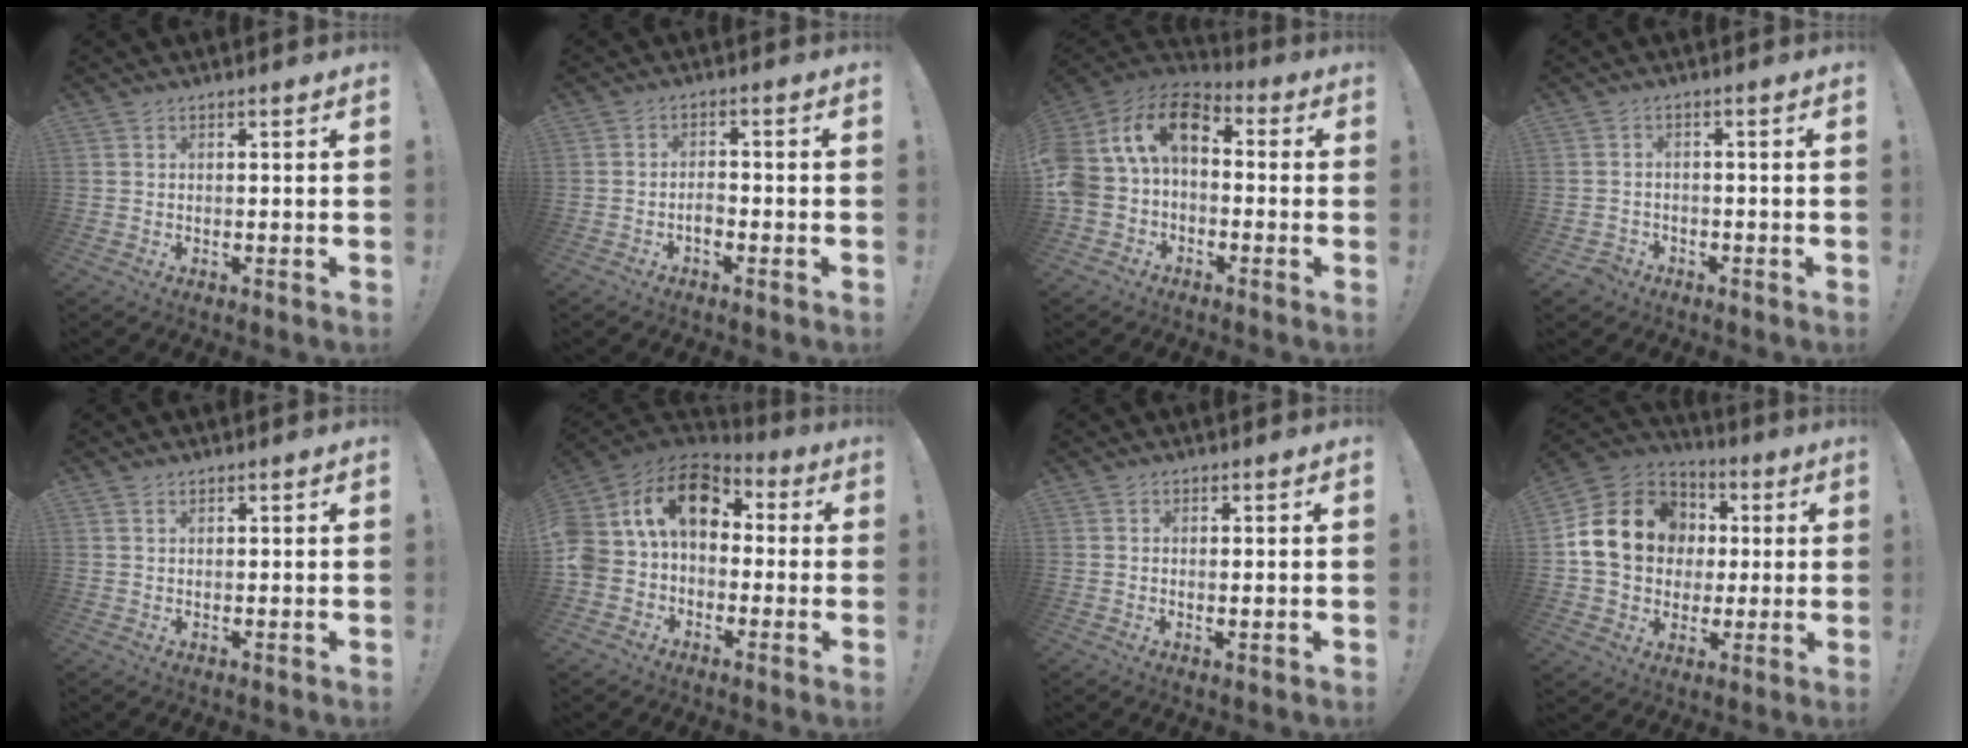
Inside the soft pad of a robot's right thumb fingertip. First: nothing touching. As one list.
[{"total": 2.9, "force": [-1.7, 1.3, 2.0], "torque": [-0.033, 0.003, -0.030]}, {"total": 14.6, "force": [1.9, 9.8, 10.6], "torque": [-0.211, 0.020, 0.039]}, {"total": 2.5, "force": [-1.7, 1.7, 0.6], "torque": [-0.012, 0.007, -0.030]}, {"total": 0.9, "force": [0.7, 0.5, 0.4], "torque": [-0.012, 0.002, 0.014]}, {"total": 16.2, "force": [3.3, 11.3, 11.1], "torque": [-0.209, 0.009, 0.058]}, {"total": 1.2, "force": [0.4, -0.1, 1.1], "torque": [-0.006, -0.007, 0.004]}, {"total": 20.0, "force": [4.1, 16.4, 10.8], "torque": [-0.174, 0.005, 0.101]}]